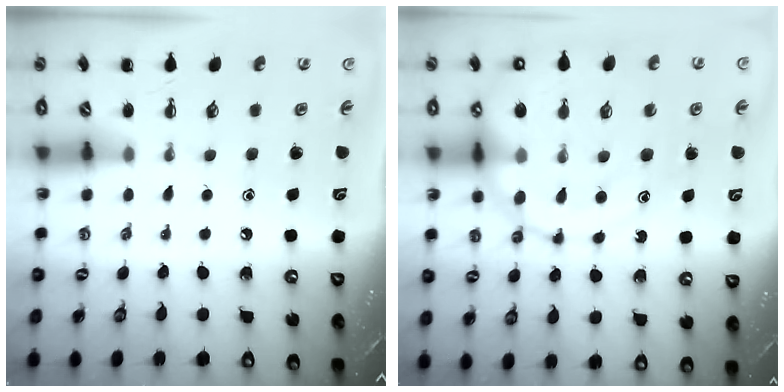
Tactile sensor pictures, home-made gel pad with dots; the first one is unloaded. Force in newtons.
{"total": 17.1, "press": 16.9, "slide": 2.5}